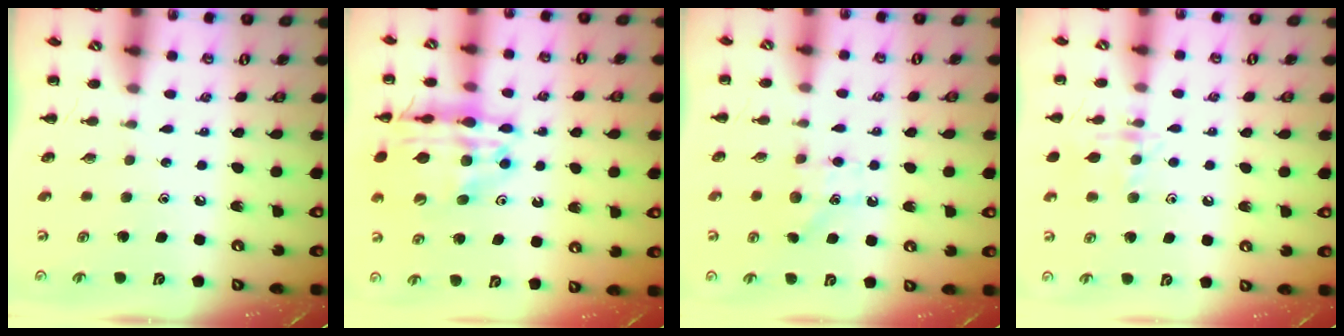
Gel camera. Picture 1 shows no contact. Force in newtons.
{"total": 18.3, "press": 18.0, "slide": 3.7}
{"total": 5.5, "press": 5.2, "slide": 1.5}
{"total": 9.1, "press": 9.0, "slide": 0.8}